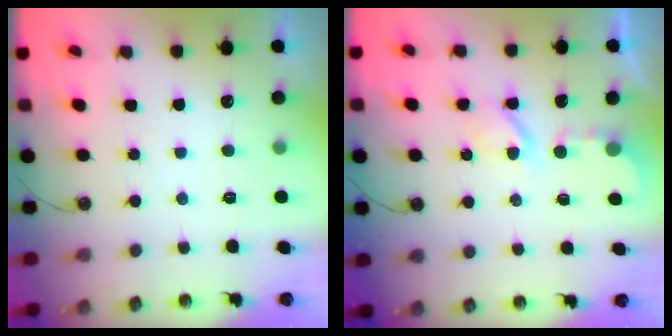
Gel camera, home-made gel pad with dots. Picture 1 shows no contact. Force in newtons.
{"total": 3.5, "press": 3.4, "slide": 0.5}